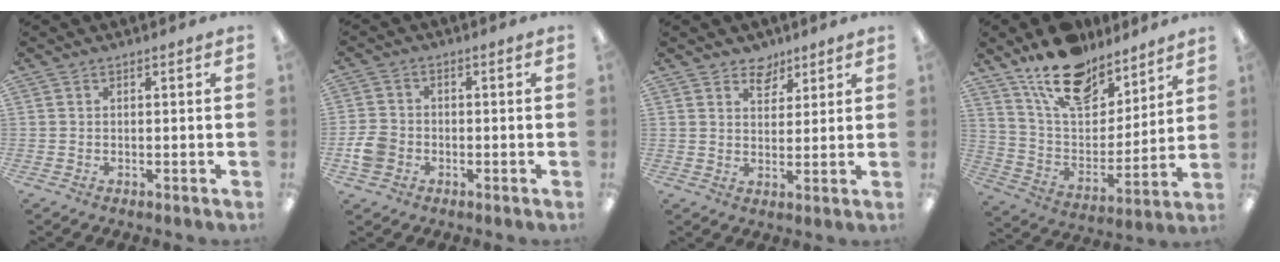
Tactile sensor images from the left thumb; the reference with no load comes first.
{"total": 5.3, "force": [-1.7, 4.2, 2.6], "torque": [-0.052, 0.011, -0.031]}
{"total": 5.0, "force": [3.9, 3.0, 0.7], "torque": [0.003, -0.023, 0.067]}
{"total": 17.8, "force": [13.8, 8.2, 7.7], "torque": [-0.145, -0.086, 0.249]}